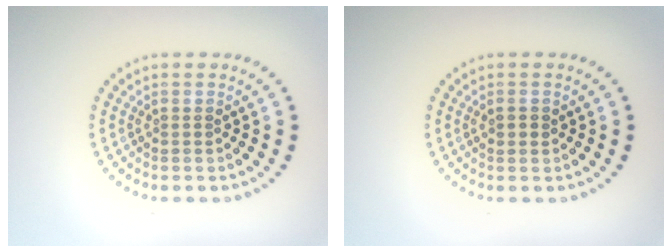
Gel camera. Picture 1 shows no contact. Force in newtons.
{"total": 1.1, "press": 1.0, "slide": 0.3}